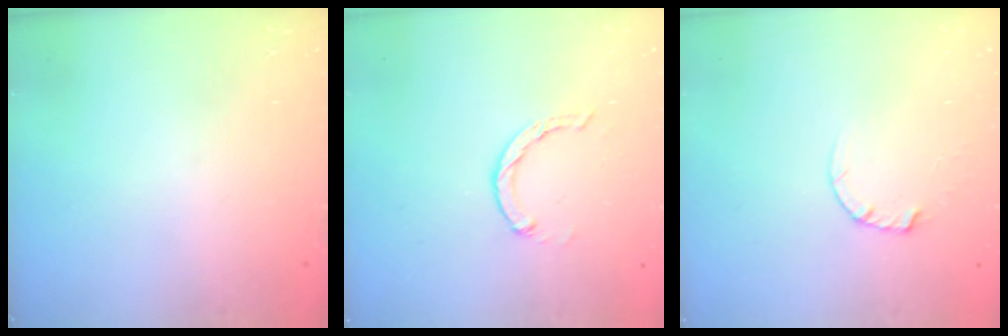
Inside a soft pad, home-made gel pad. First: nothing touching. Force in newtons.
{"total": 2.7, "press": 2.7, "slide": 0.5}
{"total": 2.4, "press": 2.4, "slide": 0.3}